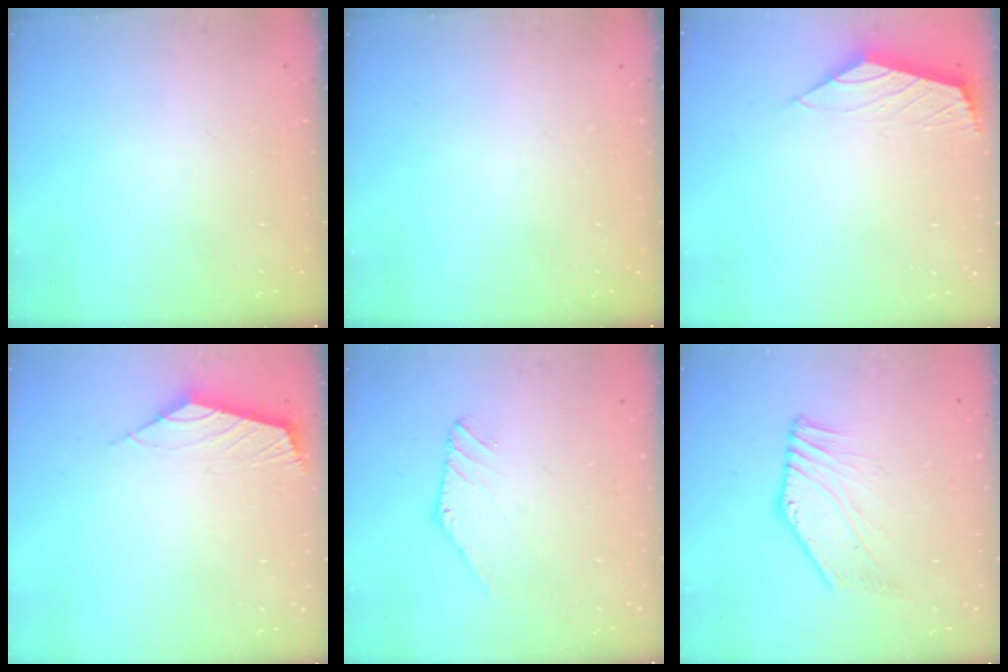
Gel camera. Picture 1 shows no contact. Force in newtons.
{"total": 0.0}
{"total": 2.1, "press": 2.0, "slide": 0.7}
{"total": 2.5, "press": 2.5, "slide": 0.6}
{"total": 1.4, "press": 1.4, "slide": 0.0}
{"total": 3.0, "press": 2.8, "slide": 1.0}